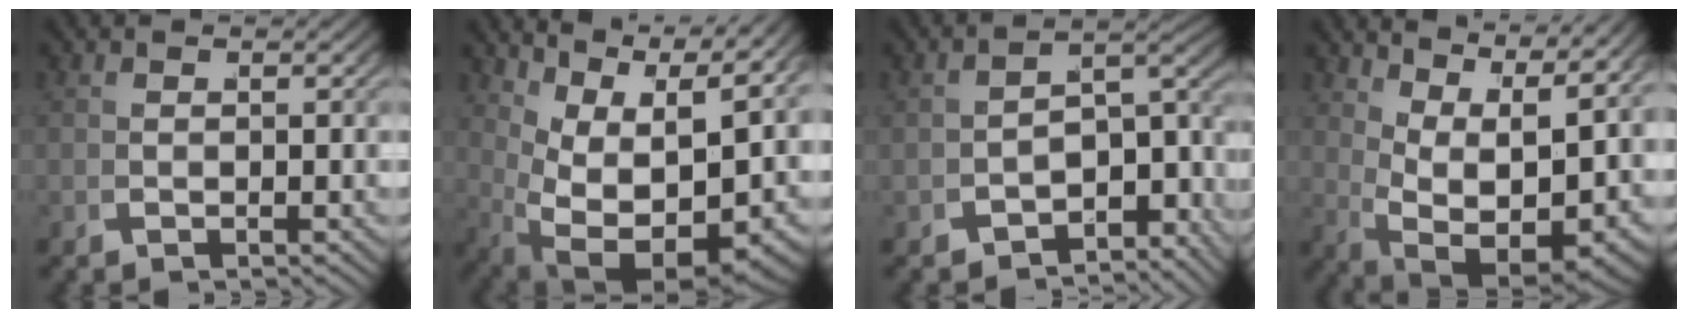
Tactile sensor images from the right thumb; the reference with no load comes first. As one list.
[{"total": 17.6, "force": [-0.3, 11.2, 13.6], "torque": [-0.257, -0.066, 0.029]}, {"total": 6.9, "force": [-3.3, 3.7, 4.8], "torque": [-0.071, -0.023, -0.039]}, {"total": 13.6, "force": [0.6, 8.4, 10.7], "torque": [-0.216, -0.062, 0.042]}]